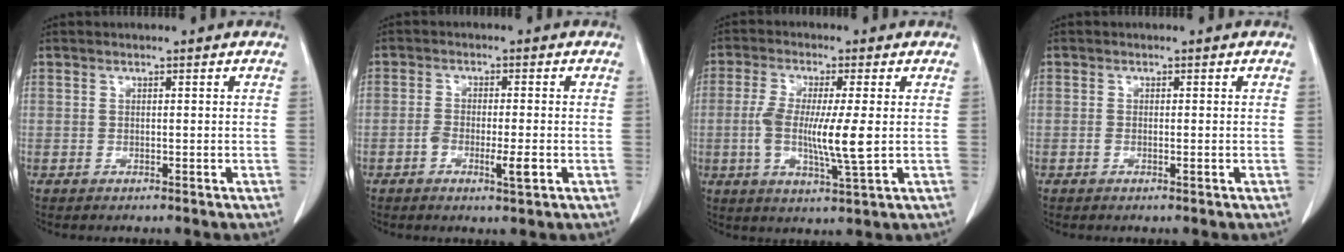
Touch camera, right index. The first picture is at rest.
{"total": 4.3, "force": [-1.5, 0.8, 3.9], "torque": [-0.068, -0.002, -0.023]}
{"total": 9.6, "force": [-0.5, 0.9, 9.6], "torque": [-0.186, -0.012, -0.014]}
{"total": 1.1, "force": [-0.2, 0.4, 1.0], "torque": [-0.021, -0.001, -0.002]}